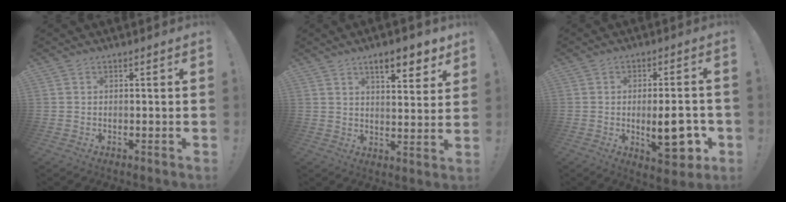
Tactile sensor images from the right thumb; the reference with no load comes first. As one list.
[{"total": 9.0, "force": [5.8, 2.5, 6.4], "torque": [-0.091, -0.029, 0.096]}, {"total": 13.8, "force": [-3.0, 5.2, 12.4], "torque": [-0.147, -0.002, -0.041]}]